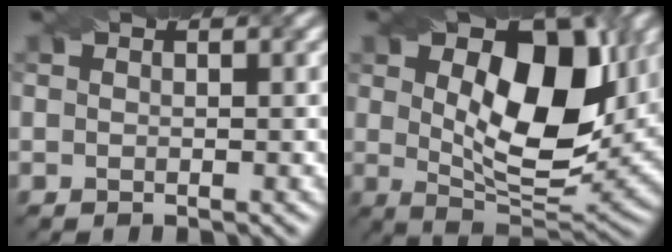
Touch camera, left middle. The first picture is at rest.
{"total": 11.5, "force": [2.4, 5.9, 9.5], "torque": [-0.147, 0.002, 0.040]}